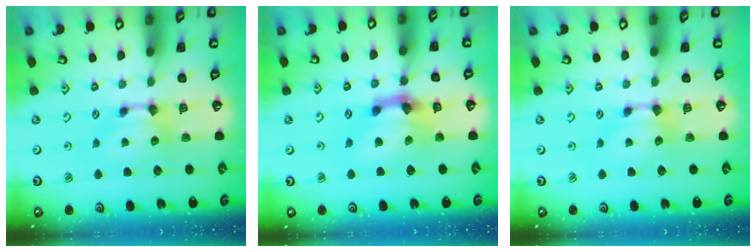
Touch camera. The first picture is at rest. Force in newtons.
{"total": 4.6, "press": 4.1, "slide": 2.1}
{"total": 0.0}